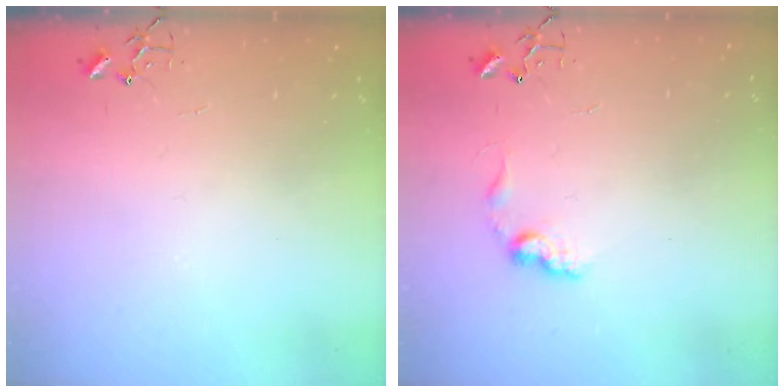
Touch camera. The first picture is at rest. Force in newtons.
{"total": 8.6, "press": 8.6, "slide": 0.3}